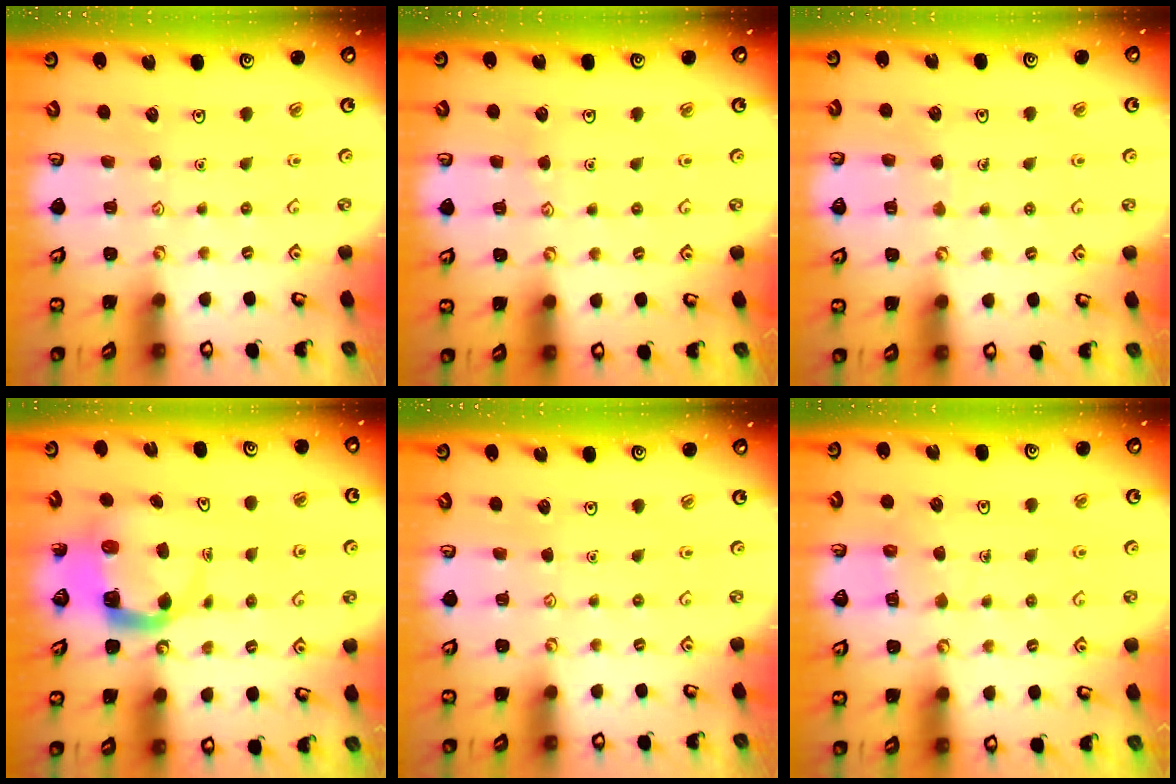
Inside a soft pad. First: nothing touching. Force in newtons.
{"total": 3.4, "press": 3.4, "slide": 0.3}
{"total": 3.4, "press": 3.4, "slide": 0.2}
{"total": 5.8, "press": 5.8, "slide": 0.9}
{"total": 0.0}
{"total": 5.4, "press": 5.4, "slide": 0.4}